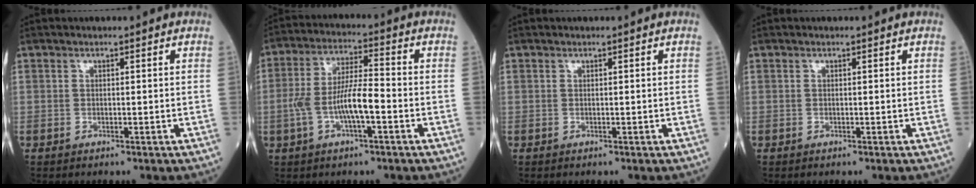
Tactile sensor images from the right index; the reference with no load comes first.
{"total": 8.4, "force": [-2.2, 1.8, 7.9], "torque": [-0.161, 0.016, -0.044]}
{"total": 0.0}
{"total": 0.0}